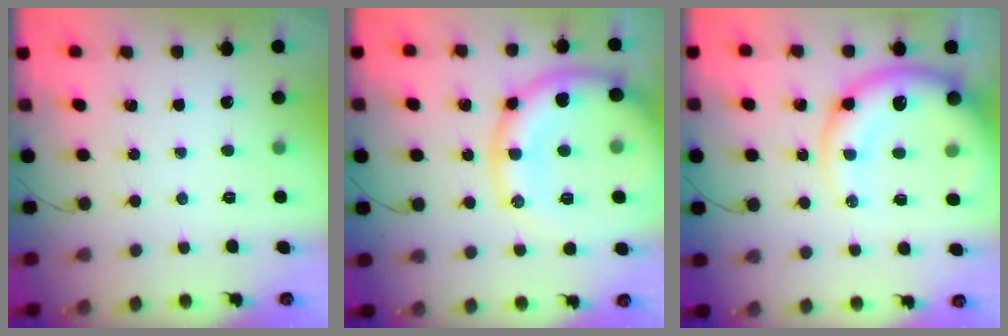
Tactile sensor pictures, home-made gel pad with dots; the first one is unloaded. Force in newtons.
{"total": 19.2, "press": 19.1, "slide": 1.2}
{"total": 16.3, "press": 15.6, "slide": 4.7}